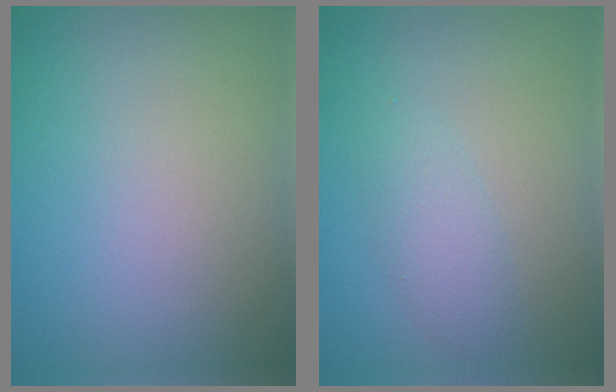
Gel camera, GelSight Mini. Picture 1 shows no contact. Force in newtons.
{"total": 2.0, "press": 2.0, "slide": 0.1}